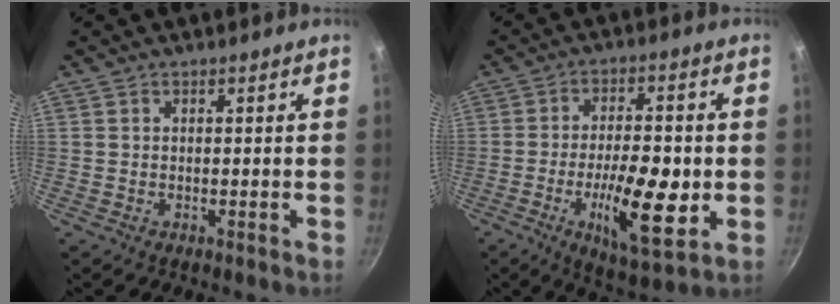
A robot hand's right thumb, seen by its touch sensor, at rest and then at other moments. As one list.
[{"total": 15.0, "force": [-3.4, 5.2, 13.6], "torque": [-0.216, 0.003, -0.052]}]